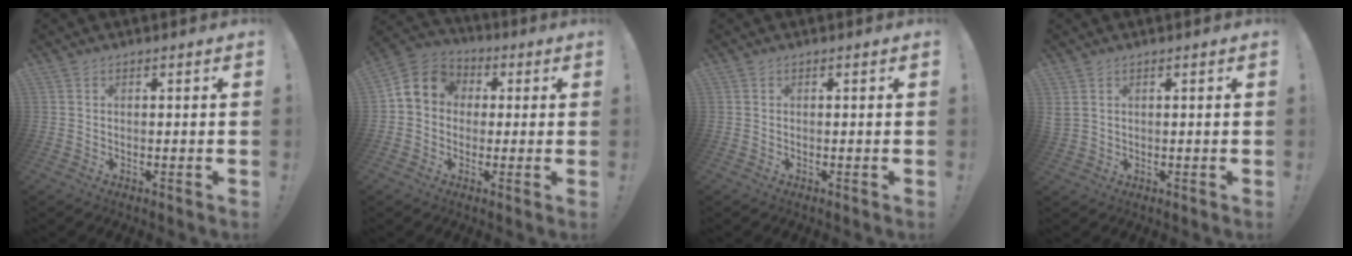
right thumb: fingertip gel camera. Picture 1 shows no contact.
{"total": 9.0, "force": [1.3, 7.8, 4.3], "torque": [-0.062, 0.013, 0.032]}
{"total": 0.0}
{"total": 2.4, "force": [1.3, 1.6, 1.2], "torque": [-0.021, -0.003, 0.026]}